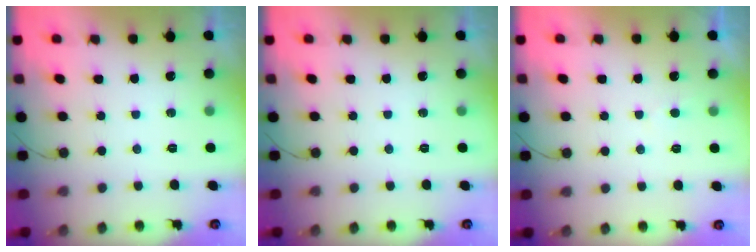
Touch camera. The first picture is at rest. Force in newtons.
{"total": 0.0}
{"total": 2.0, "press": 2.0, "slide": 0.2}